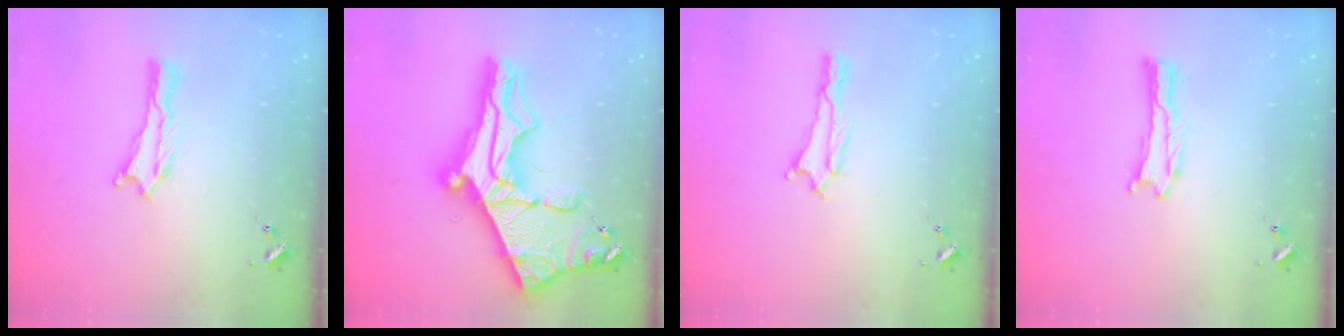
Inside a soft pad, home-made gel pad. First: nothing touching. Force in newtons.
{"total": 14.3, "press": 14.2, "slide": 1.4}
{"total": 0.0}
{"total": 0.0}